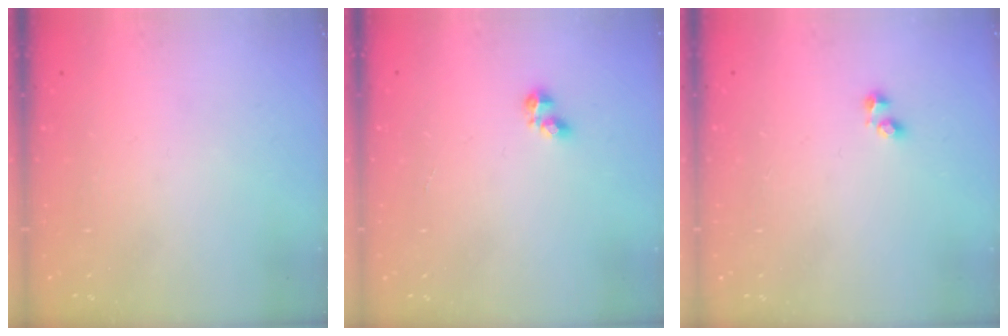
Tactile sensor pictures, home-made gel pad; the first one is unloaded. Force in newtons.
{"total": 2.6, "press": 2.5, "slide": 0.5}
{"total": 1.9, "press": 1.9, "slide": 0.5}